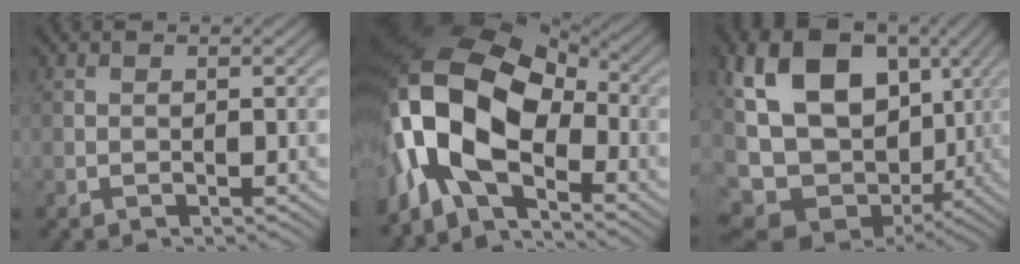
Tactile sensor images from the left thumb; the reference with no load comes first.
{"total": 17.4, "force": [-3.5, 9.6, 14.1], "torque": [-0.283, -0.005, -0.069]}
{"total": 16.2, "force": [1.1, 11.7, 11.1], "torque": [-0.213, -0.026, 0.051]}